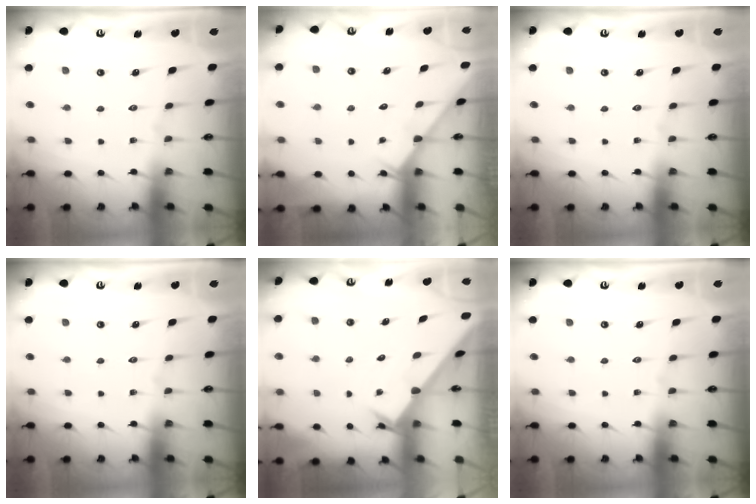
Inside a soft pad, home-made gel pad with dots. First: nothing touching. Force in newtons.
{"total": 2.6, "press": 2.6, "slide": 0.3}
{"total": 0.0}
{"total": 0.0}
{"total": 2.5, "press": 2.5, "slide": 0.2}
{"total": 0.0}